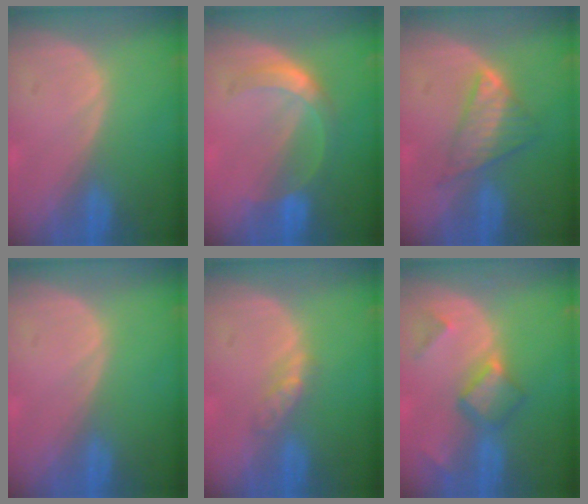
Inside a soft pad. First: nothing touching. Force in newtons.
{"total": 5.7, "press": 5.0, "slide": 2.7}
{"total": 5.8, "press": 5.5, "slide": 2.1}
{"total": 0.0}
{"total": 2.8, "press": 2.5, "slide": 1.2}
{"total": 5.5, "press": 5.0, "slide": 2.2}